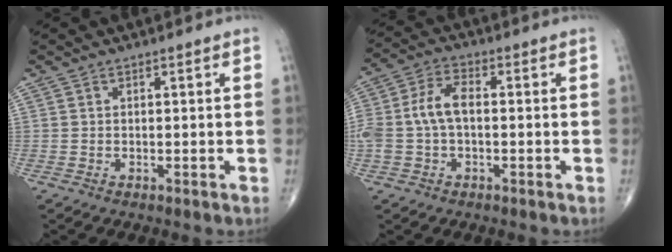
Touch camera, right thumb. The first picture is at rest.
{"total": 8.4, "force": [-0.3, 4.8, 6.8], "torque": [-0.155, 0.027, -0.011]}